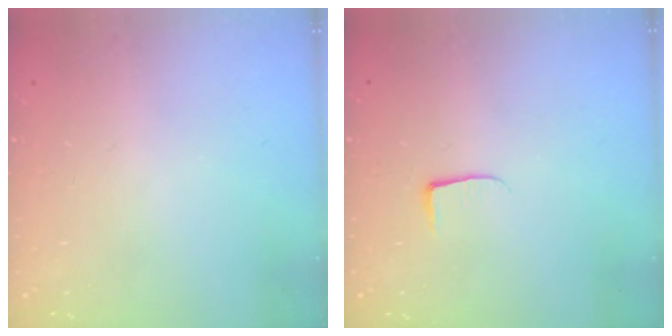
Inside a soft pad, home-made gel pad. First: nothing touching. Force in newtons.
{"total": 3.8, "press": 3.8, "slide": 0.5}